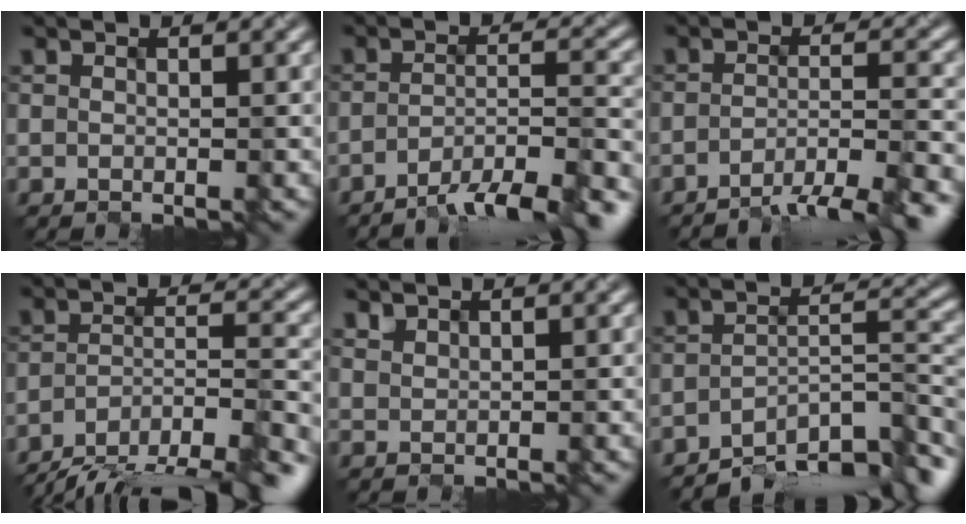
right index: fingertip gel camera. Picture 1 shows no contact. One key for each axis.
{"total": 7.3, "fx": -5.6, "fy": 1.2, "fz": 4.6, "tx": -0.068, "ty": 0.004, "tz": -0.085}
{"total": 5.5, "fx": -4.2, "fy": 0.6, "fz": 3.5, "tx": -0.048, "ty": 0.003, "tz": -0.063}
{"total": 11.8, "fx": -9.8, "fy": 2.9, "fz": 5.8, "tx": -0.094, "ty": -0.010, "tz": -0.142}
{"total": 1.0, "fx": 0.9, "fy": -0.1, "fz": -0.4, "tx": -0.001, "ty": -0.001, "tz": 0.027}
{"total": 8.1, "fx": -6.5, "fy": 2.0, "fz": 4.4, "tx": -0.053, "ty": -0.002, "tz": -0.104}